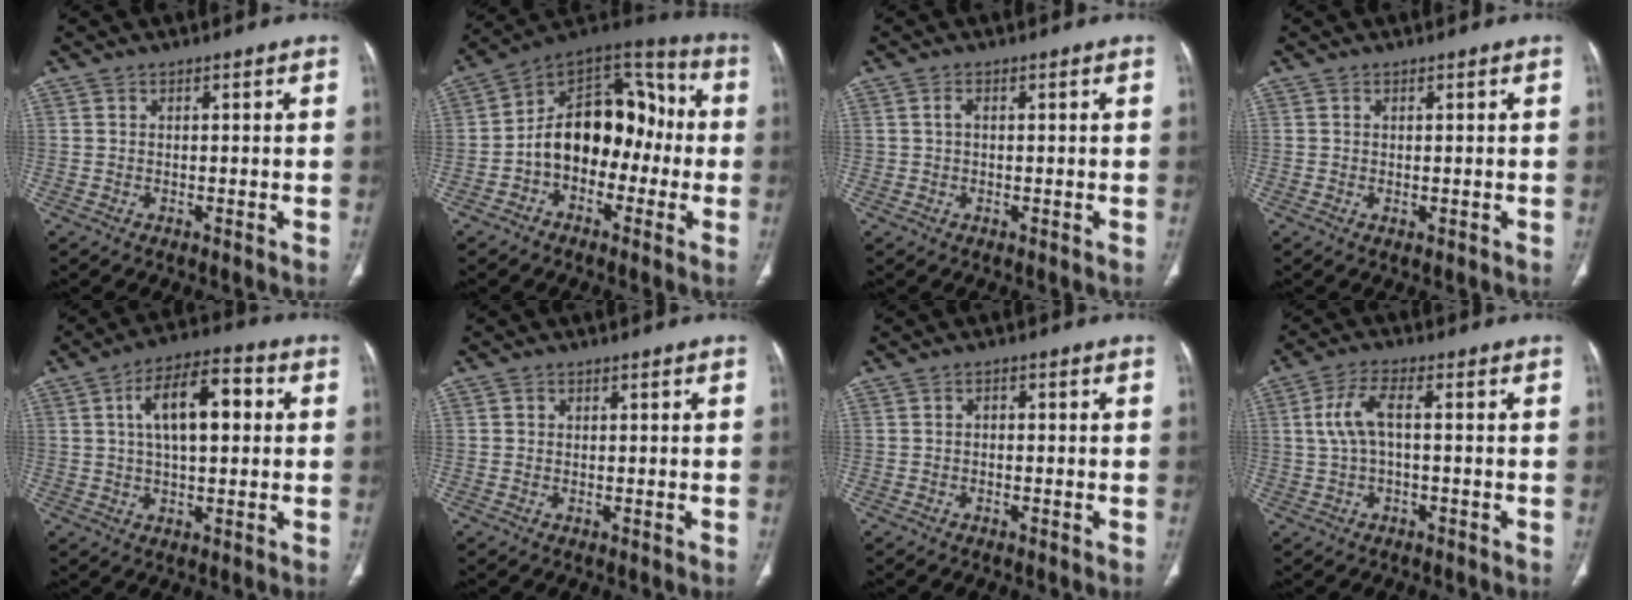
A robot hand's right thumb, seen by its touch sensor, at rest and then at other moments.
{"total": 17.1, "force": [-2.6, 11.6, 12.2], "torque": [-0.148, 0.061, -0.052]}
{"total": 1.2, "force": [0.1, 0.8, 0.9], "torque": [-0.015, 0.003, 0.002]}
{"total": 0.5, "force": [-0.1, 0.2, 0.5], "torque": [-0.011, -0.004, 0.000]}
{"total": 12.2, "force": [2.5, 5.6, 10.6], "torque": [-0.164, 0.019, 0.034]}
{"total": 0.7, "force": [0.1, 0.7, 0.1], "torque": [0.002, 0.001, 0.001]}
{"total": 0.8, "force": [-0.3, 0.6, 0.5], "torque": [-0.003, 0.005, -0.008]}
{"total": 6.0, "force": [0.4, 2.2, 5.6], "torque": [-0.135, 0.020, 0.006]}